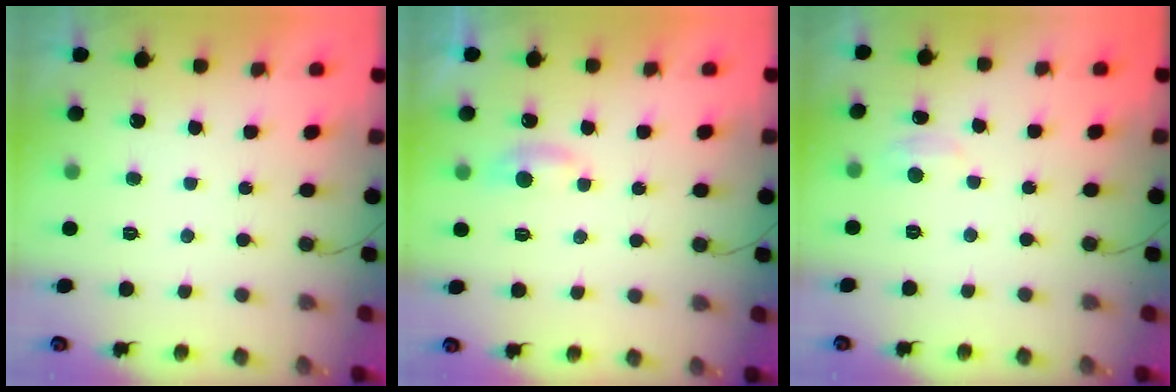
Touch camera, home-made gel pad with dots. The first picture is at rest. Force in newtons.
{"total": 4.9, "press": 4.9, "slide": 0.5}
{"total": 3.2, "press": 3.2, "slide": 0.4}